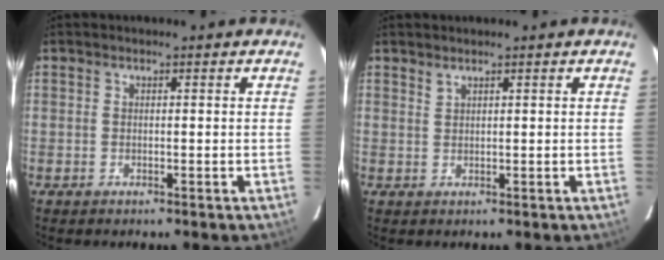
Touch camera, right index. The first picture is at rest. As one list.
[{"total": 0.9, "force": [0.8, -0.1, 0.2], "torque": [-0.002, 0.000, 0.017]}]